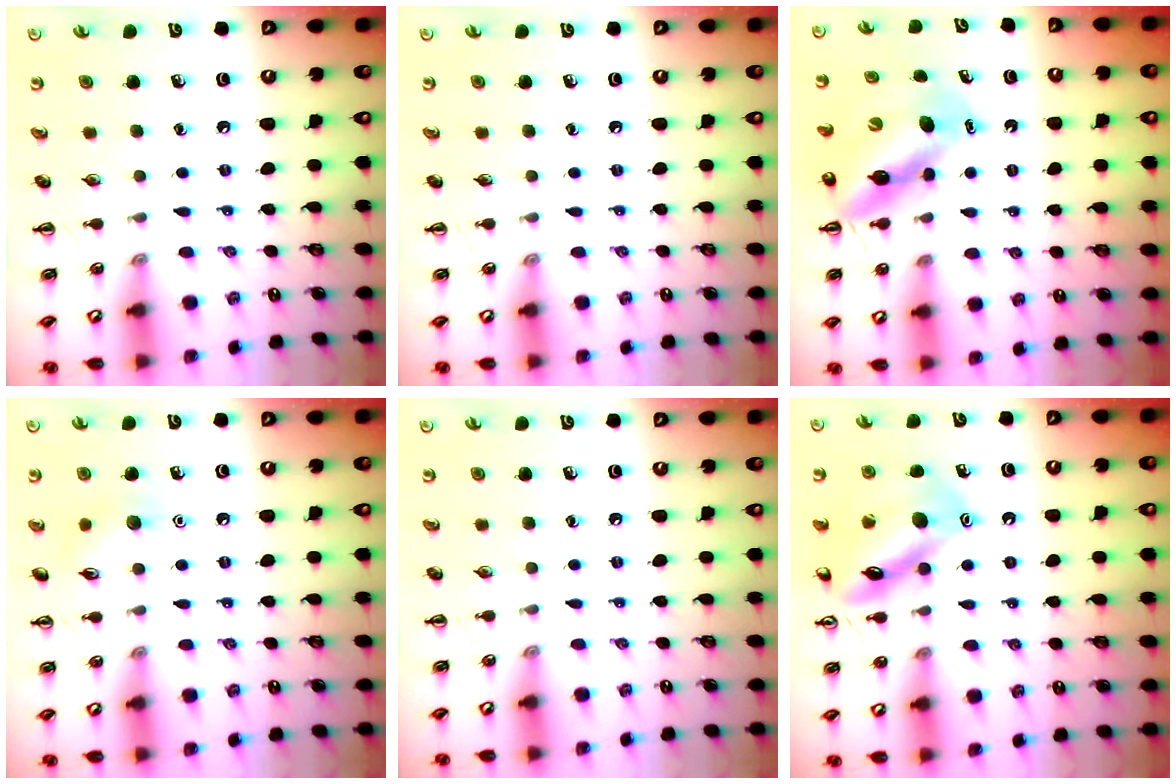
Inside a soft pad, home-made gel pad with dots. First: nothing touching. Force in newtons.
{"total": 0.0}
{"total": 10.4, "press": 10.0, "slide": 2.7}
{"total": 6.5, "press": 6.4, "slide": 1.0}
{"total": 0.0}
{"total": 13.8, "press": 13.7, "slide": 1.3}